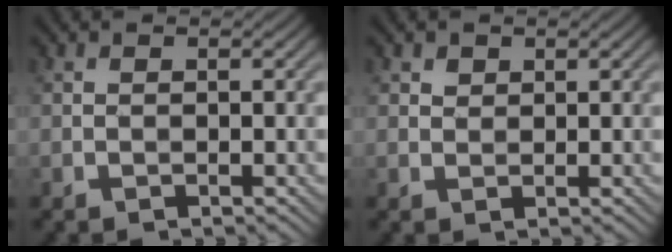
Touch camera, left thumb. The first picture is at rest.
{"total": 1.2, "force": [0.8, 0.8, 0.3], "torque": [-0.007, 0.000, 0.015]}